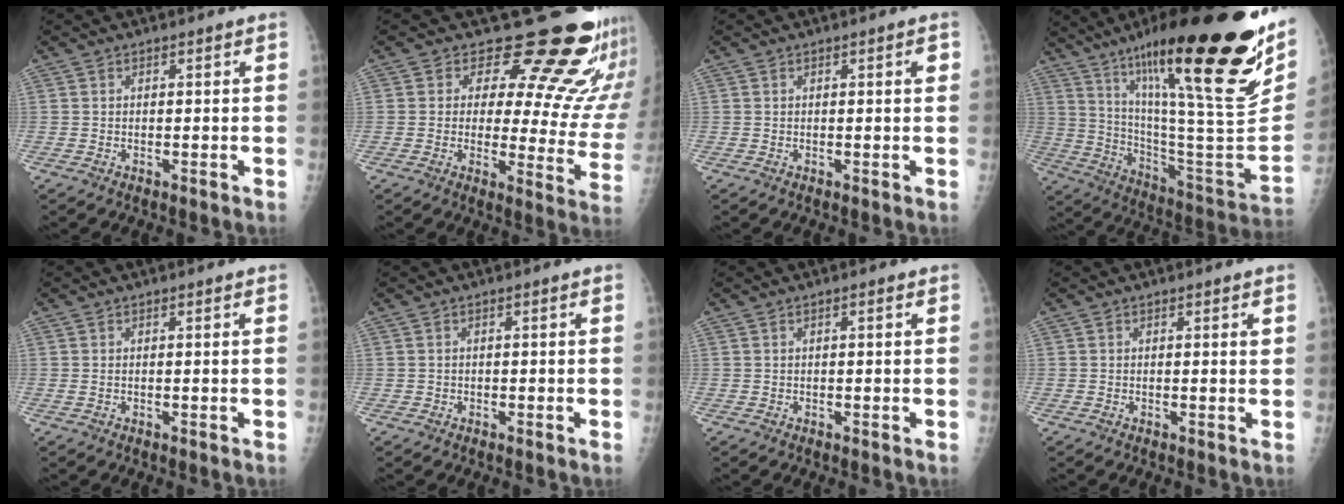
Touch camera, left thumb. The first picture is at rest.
{"total": 19.6, "force": [16.2, 6.7, 8.8], "torque": [-0.062, -0.136, 0.181]}
{"total": 1.2, "force": [0.4, 0.2, 1.2], "torque": [-0.017, 0.001, 0.005]}
{"total": 37.8, "force": [21.7, 7.6, 30.0], "torque": [-0.381, -0.049, 0.353]}
{"total": 0.5, "force": [0.1, -0.1, 0.5], "torque": [-0.018, -0.003, 0.004]}
{"total": 0.0}
{"total": 0.9, "force": [0.3, 0.2, 0.8], "torque": [-0.016, 0.001, 0.004]}
{"total": 0.9, "force": [0.4, 0.1, 0.8], "torque": [-0.012, -0.001, 0.003]}